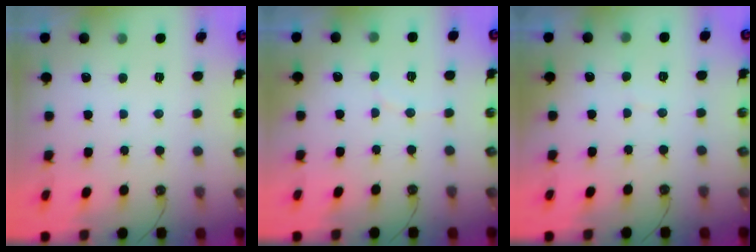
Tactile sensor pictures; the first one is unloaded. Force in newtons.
{"total": 3.2, "press": 3.2, "slide": 0.3}
{"total": 1.6, "press": 1.5, "slide": 0.1}